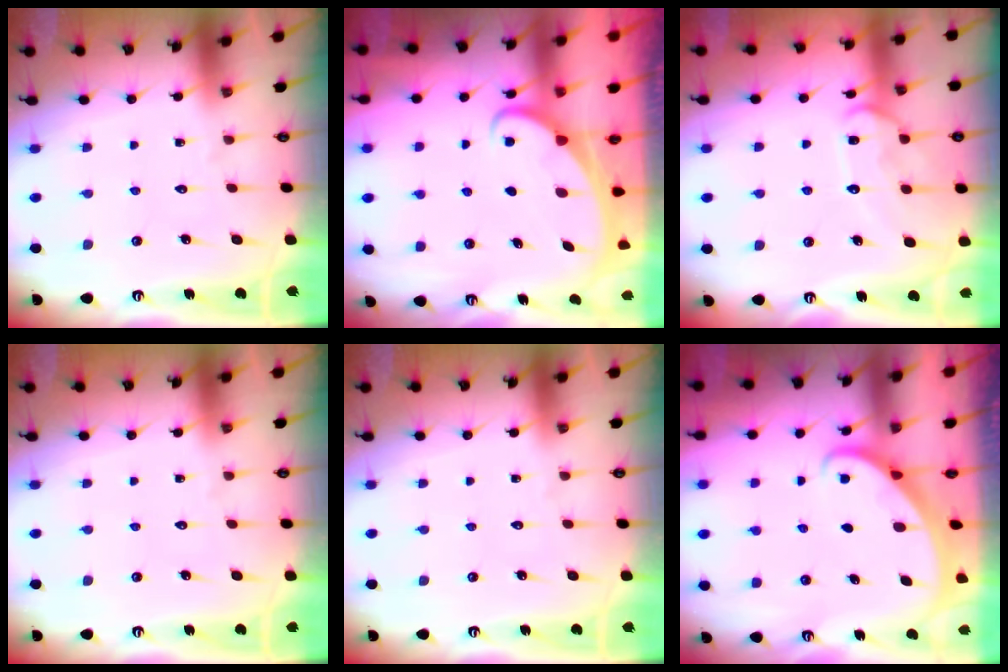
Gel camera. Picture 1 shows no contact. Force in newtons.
{"total": 2.3, "press": 2.3, "slide": 0.4}
{"total": 13.9, "press": 13.9, "slide": 1.1}
{"total": 0.0}
{"total": 0.0}
{"total": 1.8, "press": 1.8, "slide": 0.1}